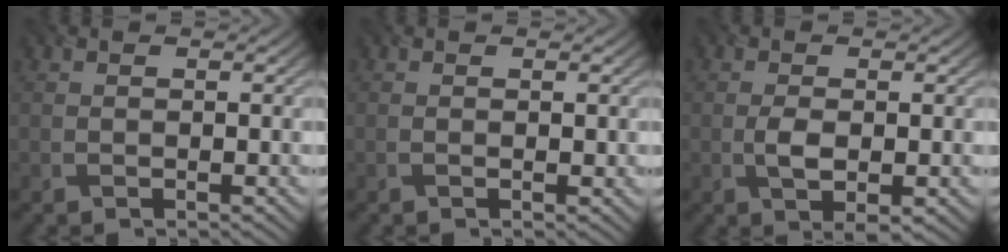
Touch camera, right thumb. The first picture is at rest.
{"total": 0.0}
{"total": 3.3, "force": [-0.7, 1.3, 3.0], "torque": [-0.062, -0.005, -0.012]}